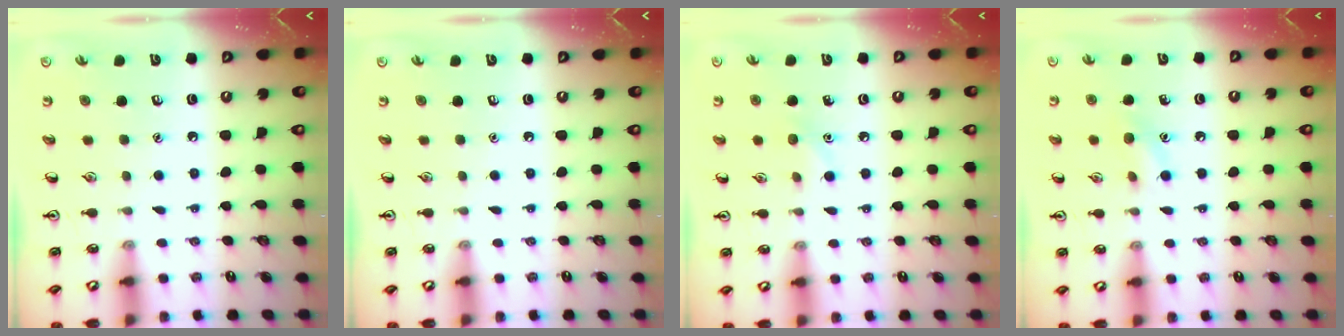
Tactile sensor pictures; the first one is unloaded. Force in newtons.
{"total": 0.0}
{"total": 4.9, "press": 4.6, "slide": 1.5}
{"total": 7.9, "press": 7.6, "slide": 1.9}